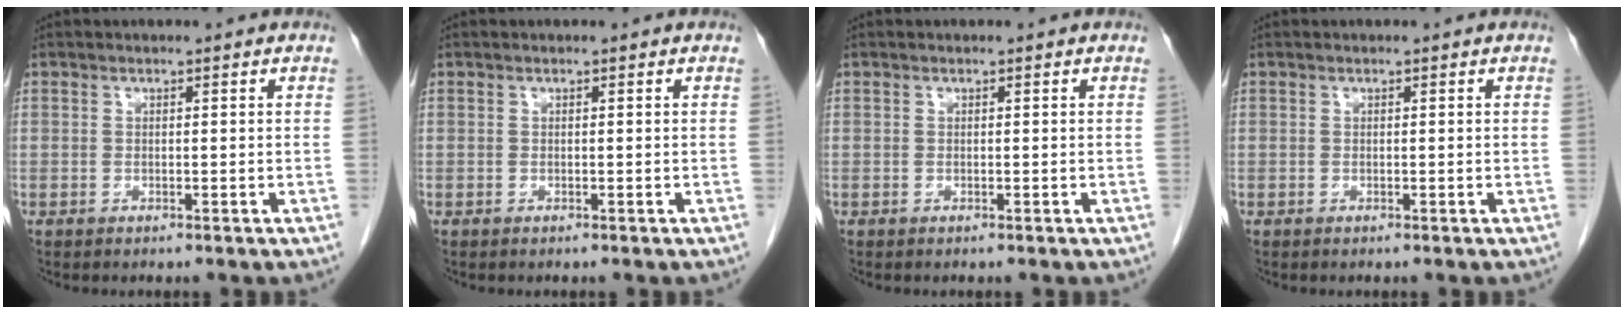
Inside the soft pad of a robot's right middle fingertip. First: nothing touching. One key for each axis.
{"total": 0.0}
{"total": 0.0}
{"total": 0.0}